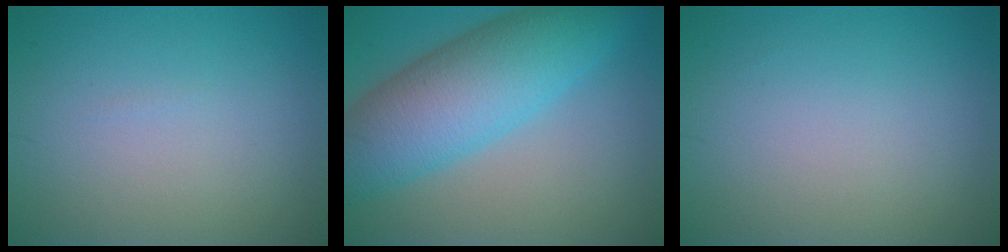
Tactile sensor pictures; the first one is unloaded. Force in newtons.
{"total": 9.9, "press": 9.9, "slide": 0.2}
{"total": 0.0}